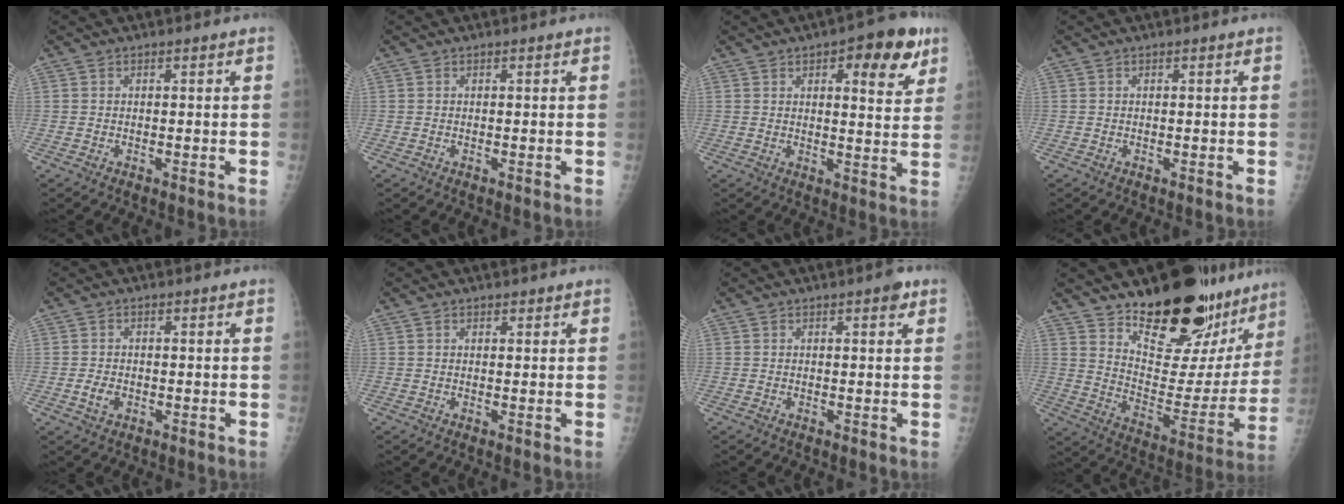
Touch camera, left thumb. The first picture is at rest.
{"total": 0.0}
{"total": 11.2, "force": [5.6, 4.4, 8.6], "torque": [-0.076, -0.020, 0.067]}
{"total": 0.0}
{"total": 2.6, "force": [-0.6, 1.9, 1.6], "torque": [-0.024, 0.001, -0.010]}
{"total": 1.1, "force": [0.8, 0.6, 0.4], "torque": [0.001, -0.004, 0.009]}
{"total": 2.0, "force": [1.0, 0.7, 1.5], "torque": [-0.014, -0.002, 0.011]}
{"total": 27.2, "force": [20.4, 11.2, 14.0], "torque": [-0.165, -0.120, 0.297]}